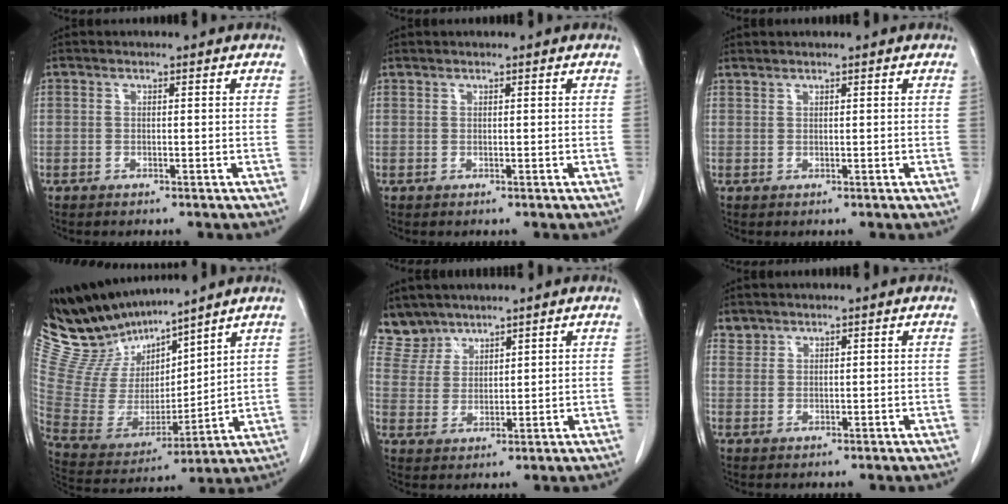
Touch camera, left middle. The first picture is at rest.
{"total": 0.0}
{"total": 0.7, "force": [0.7, 0.0, 0.0], "torque": [-0.004, 0.000, 0.017]}
{"total": 14.0, "force": [13.2, 2.8, 3.9], "torque": [-0.097, -0.003, 0.269]}
{"total": 5.1, "force": [4.7, 1.9, -0.4], "torque": [0.005, 0.005, 0.106]}
{"total": 1.5, "force": [1.4, 0.6, -0.3], "torque": [0.008, 0.004, 0.026]}